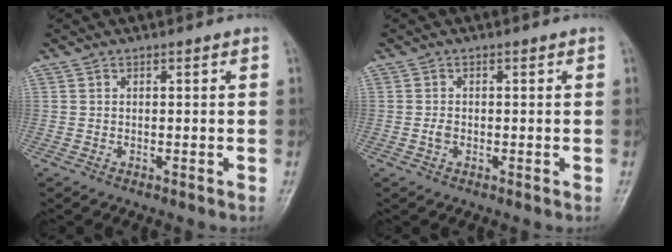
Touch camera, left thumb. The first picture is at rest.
{"total": 1.2, "force": [-0.2, 0.9, 0.8], "torque": [-0.014, 0.000, -0.005]}